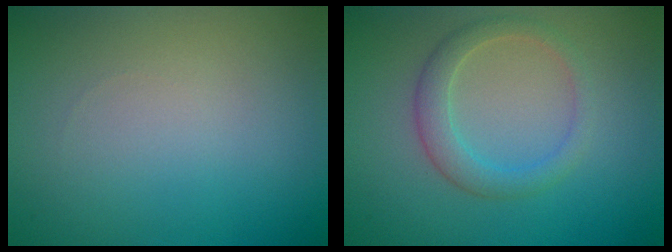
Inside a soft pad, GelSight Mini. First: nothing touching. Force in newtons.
{"total": 2.7, "press": 2.7, "slide": 0.1}